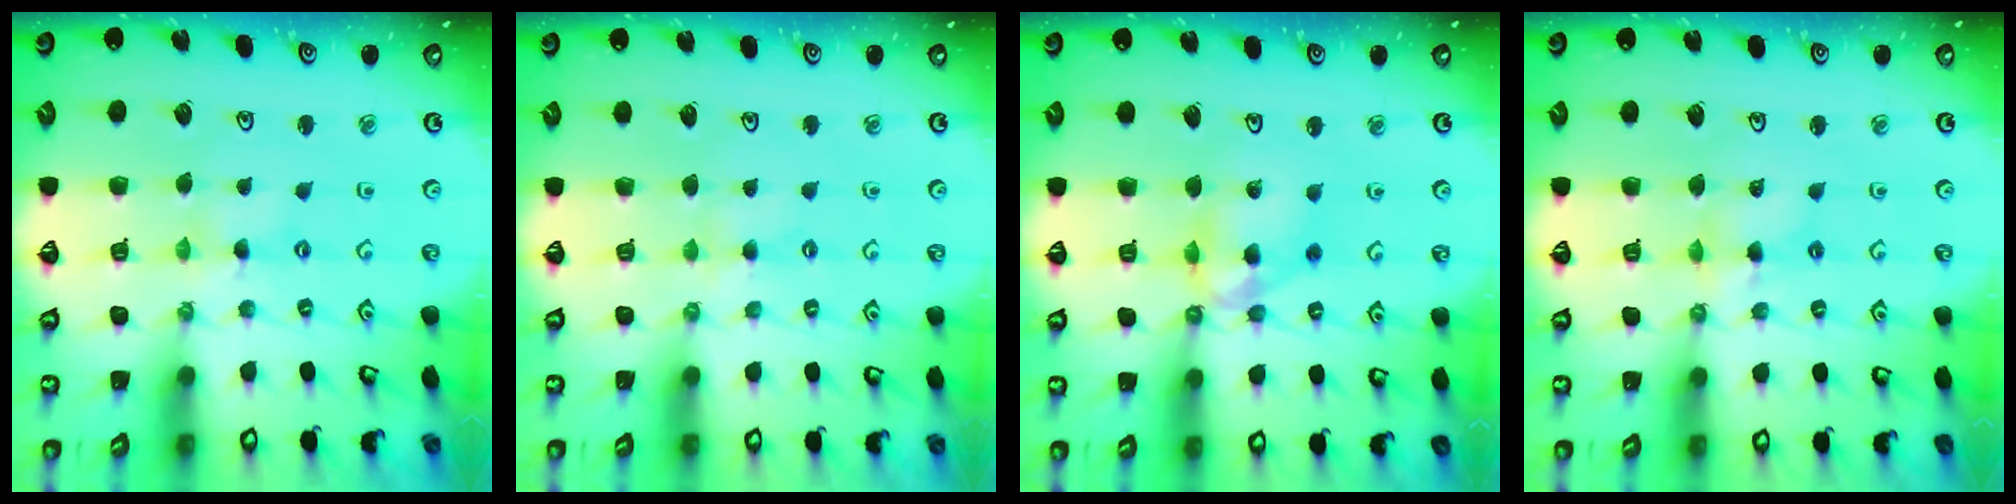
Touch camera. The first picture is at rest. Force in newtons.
{"total": 1.9, "press": 1.8, "slide": 0.4}
{"total": 12.3, "press": 12.0, "slide": 2.7}
{"total": 4.6, "press": 4.5, "slide": 0.4}